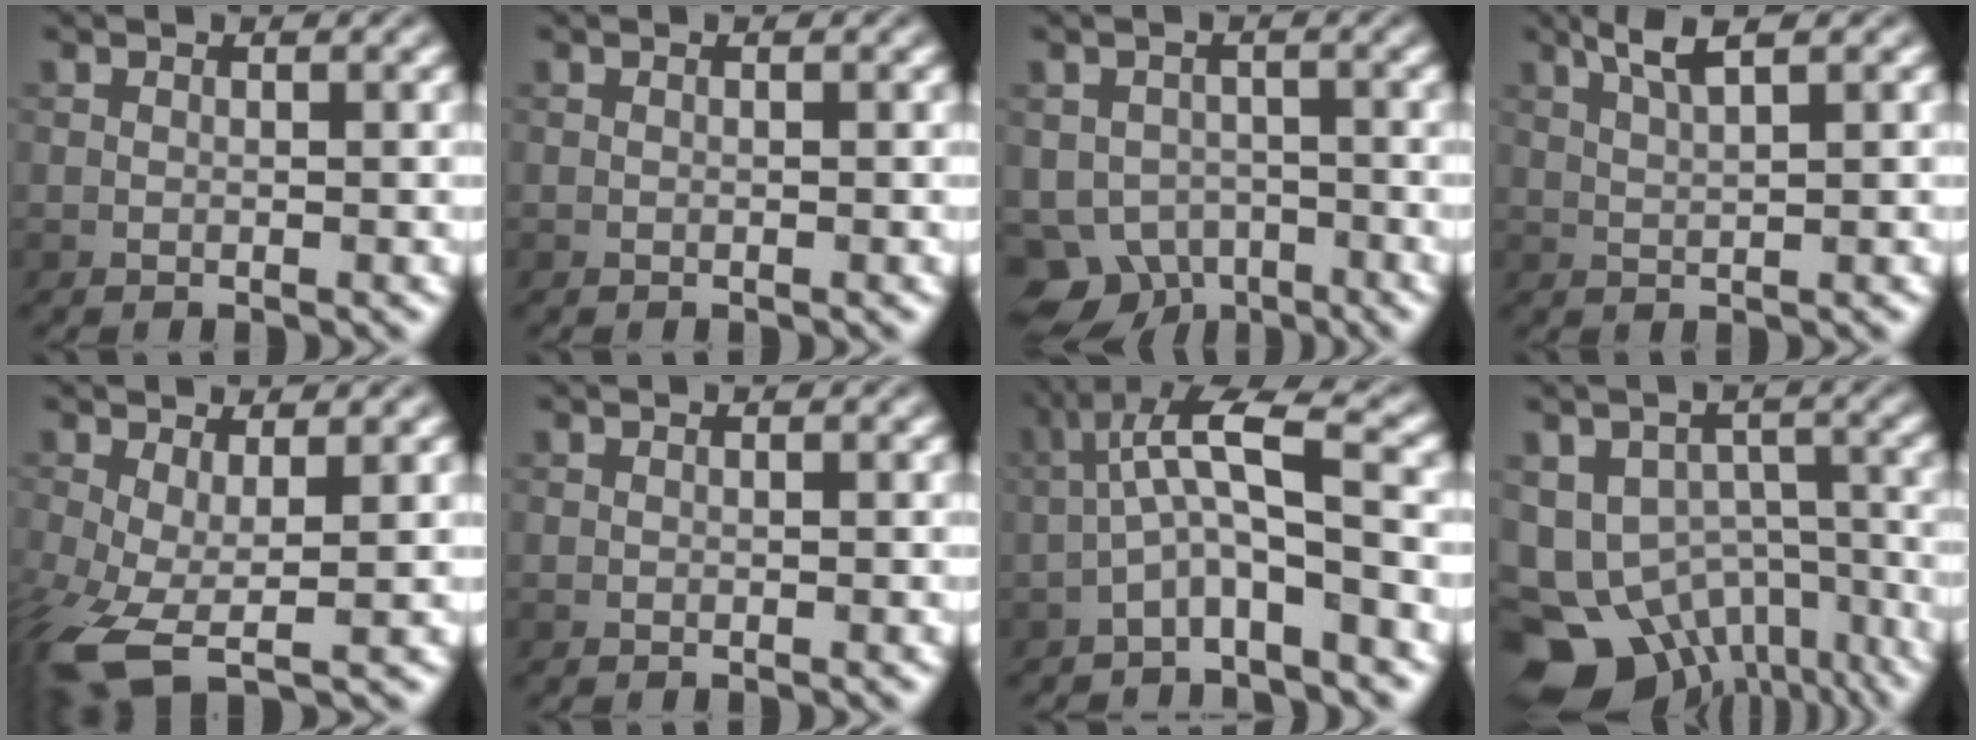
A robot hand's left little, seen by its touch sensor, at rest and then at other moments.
{"total": 0.0}
{"total": 4.8, "force": [-2.9, 3.5, 1.4], "torque": [-0.011, -0.007, -0.054]}
{"total": 2.9, "force": [1.8, 0.4, 2.2], "torque": [-0.043, 0.007, 0.035]}
{"total": 6.4, "force": [-2.3, 2.5, 5.4], "torque": [-0.135, -0.018, -0.047]}
{"total": 0.0}
{"total": 5.1, "force": [-1.5, 0.9, 4.8], "torque": [-0.092, 0.024, -0.038]}
{"total": 14.6, "force": [-8.8, 10.0, 5.9], "torque": [-0.111, -0.044, -0.108]}